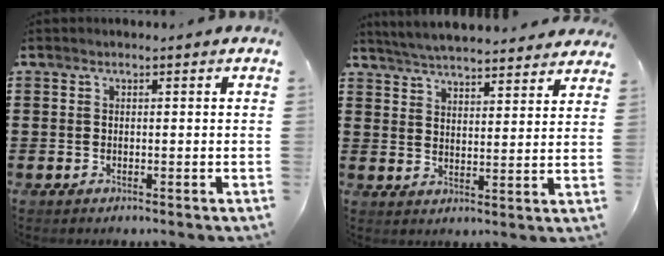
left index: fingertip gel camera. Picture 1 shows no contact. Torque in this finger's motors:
{"motor_torque": [2.14, 0.00, 0.13, -0.10]}